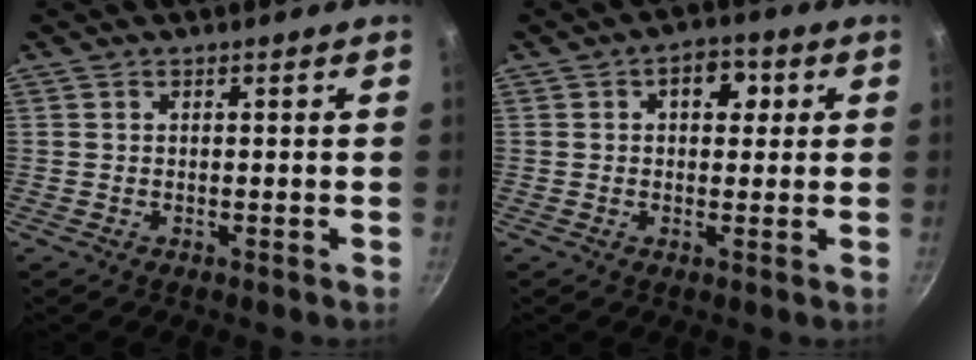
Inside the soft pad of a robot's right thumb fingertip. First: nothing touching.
{"total": 5.8, "force": [1.6, 3.8, 4.1], "torque": [-0.025, 0.000, 0.015]}